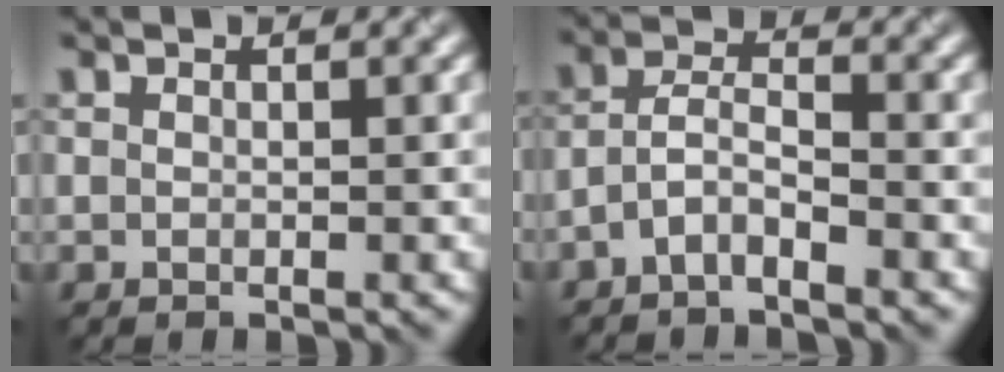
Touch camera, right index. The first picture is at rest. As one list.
[{"total": 2.6, "force": [-1.7, 0.8, 1.9], "torque": [-0.042, 0.009, -0.042]}]